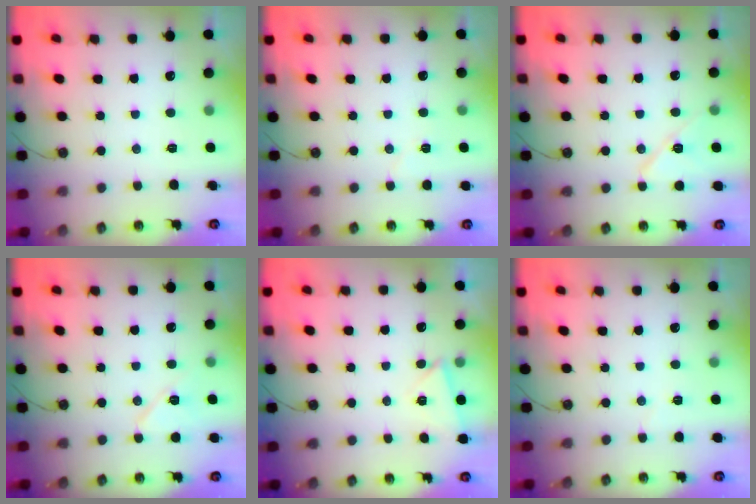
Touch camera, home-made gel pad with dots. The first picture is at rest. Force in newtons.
{"total": 3.8, "press": 3.5, "slide": 1.6}
{"total": 9.4, "press": 9.3, "slide": 1.1}
{"total": 7.8, "press": 7.8, "slide": 0.6}
{"total": 2.7, "press": 2.4, "slide": 1.2}
{"total": 2.6, "press": 2.5, "slide": 0.8}